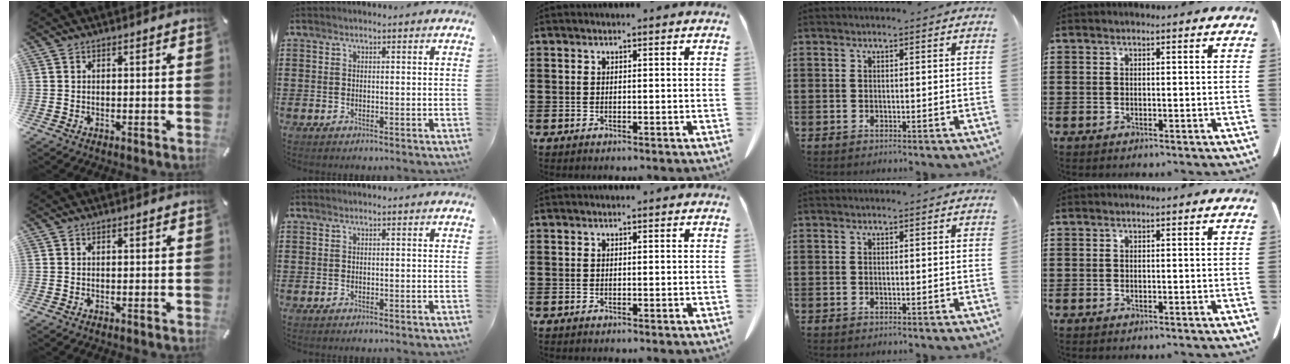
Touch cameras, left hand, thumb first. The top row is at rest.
{}